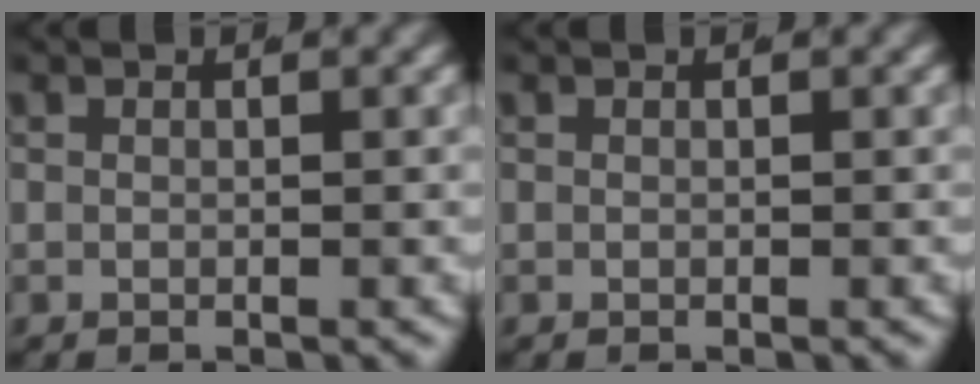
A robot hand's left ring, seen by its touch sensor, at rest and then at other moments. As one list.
[{"total": 0.0}]